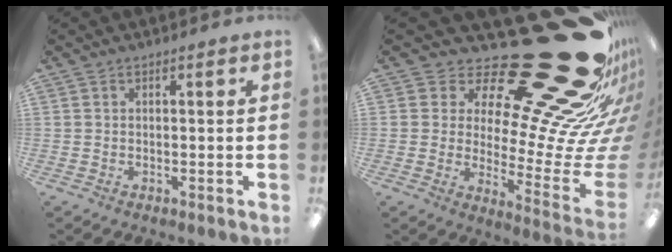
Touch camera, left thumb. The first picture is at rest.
{"total": 35.5, "force": [23.0, 11.2, 24.6], "torque": [-0.287, -0.203, 0.412]}